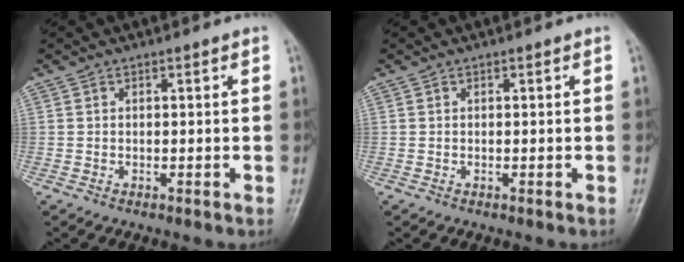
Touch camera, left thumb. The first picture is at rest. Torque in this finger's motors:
{"motor_torque": [0.00, 0.00, -0.01, 0.01, 0.00]}